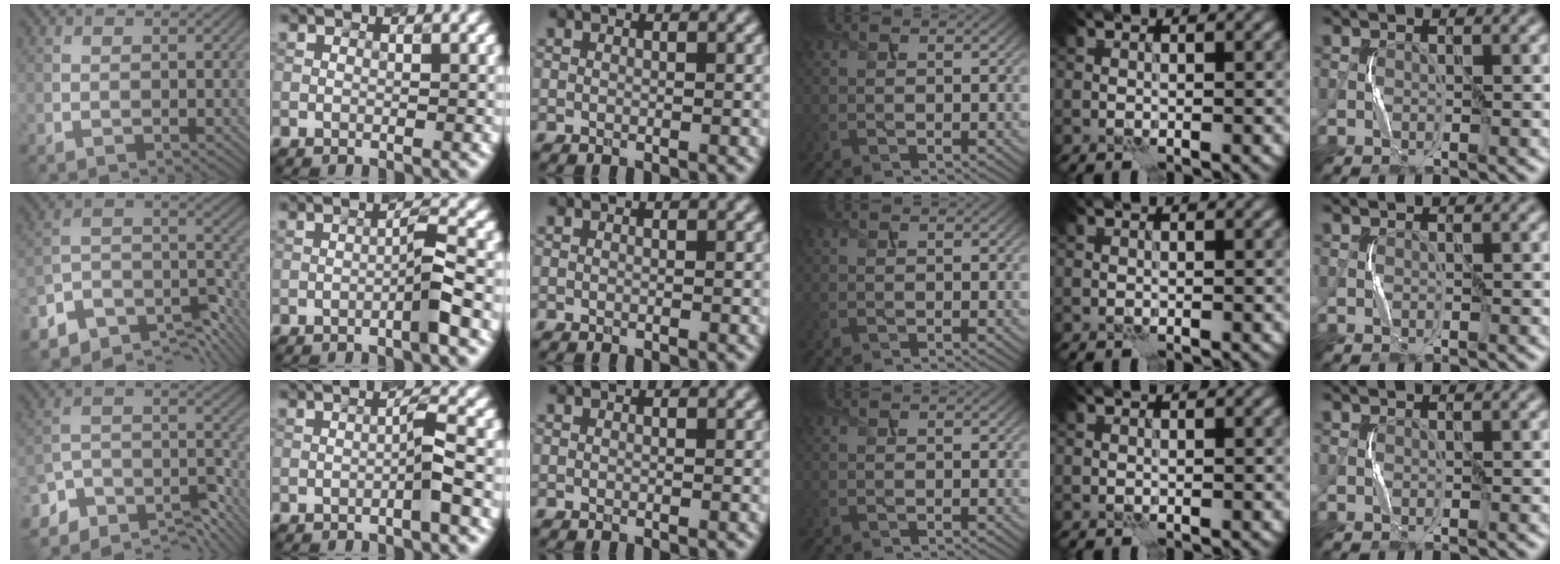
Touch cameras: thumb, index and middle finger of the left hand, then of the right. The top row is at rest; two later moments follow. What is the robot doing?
{"motion": "squeeze", "object": "air blower"}